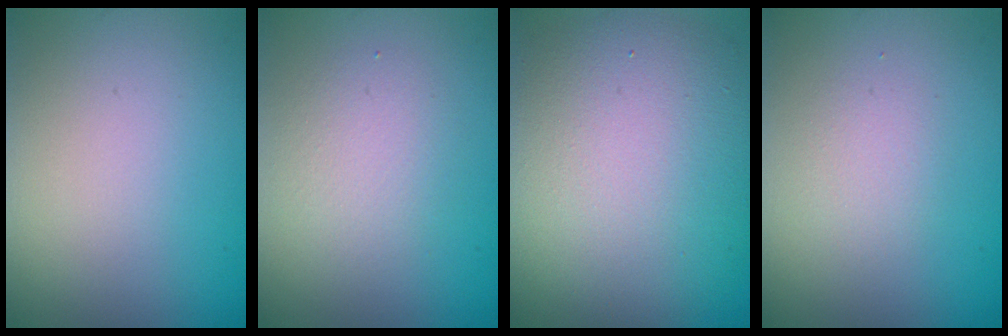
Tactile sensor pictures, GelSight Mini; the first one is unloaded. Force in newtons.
{"total": 2.5, "press": 2.5, "slide": 0.1}
{"total": 11.4, "press": 11.4, "slide": 1.0}
{"total": 1.5, "press": 1.4, "slide": 0.1}